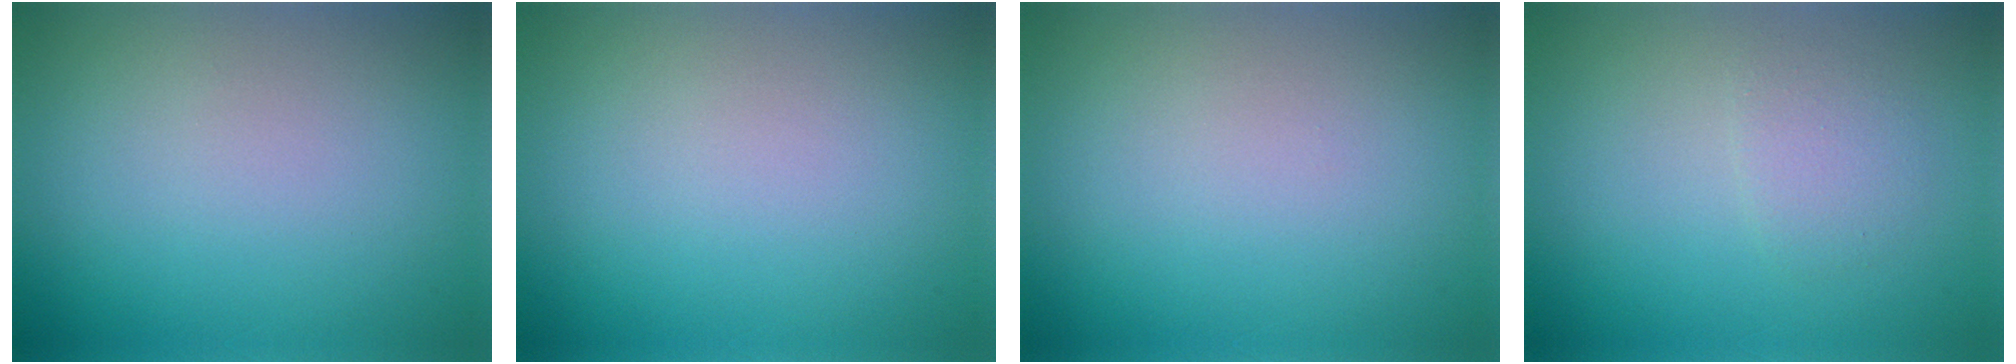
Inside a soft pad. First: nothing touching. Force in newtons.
{"total": 0.0}
{"total": 0.0}
{"total": 1.6, "press": 1.6, "slide": 0.1}